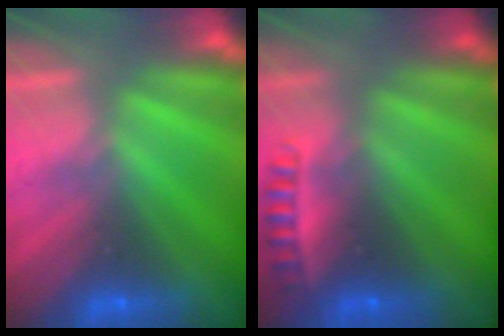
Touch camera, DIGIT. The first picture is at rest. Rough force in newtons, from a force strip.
{"total": 2.4}